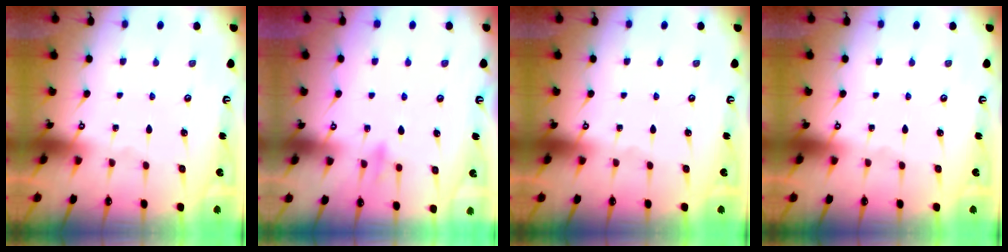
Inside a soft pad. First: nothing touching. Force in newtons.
{"total": 8.6, "press": 8.5, "slide": 1.6}
{"total": 0.0}
{"total": 0.0}